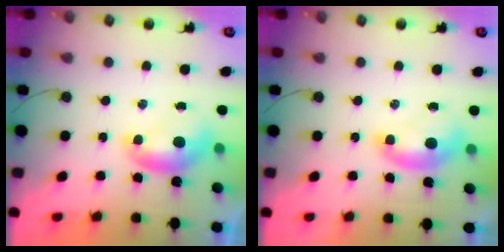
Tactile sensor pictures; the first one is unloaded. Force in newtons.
{"total": 1.3, "press": 1.2, "slide": 0.5}